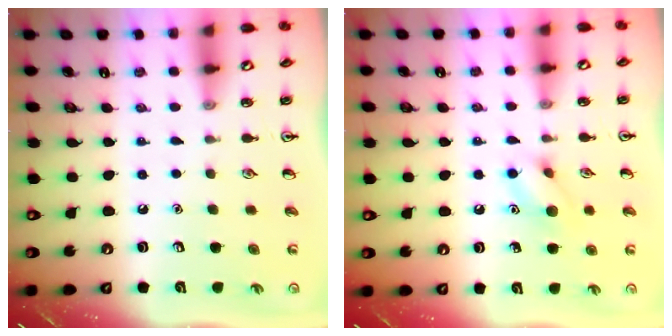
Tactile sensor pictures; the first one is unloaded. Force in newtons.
{"total": 8.7, "press": 8.6, "slide": 0.6}